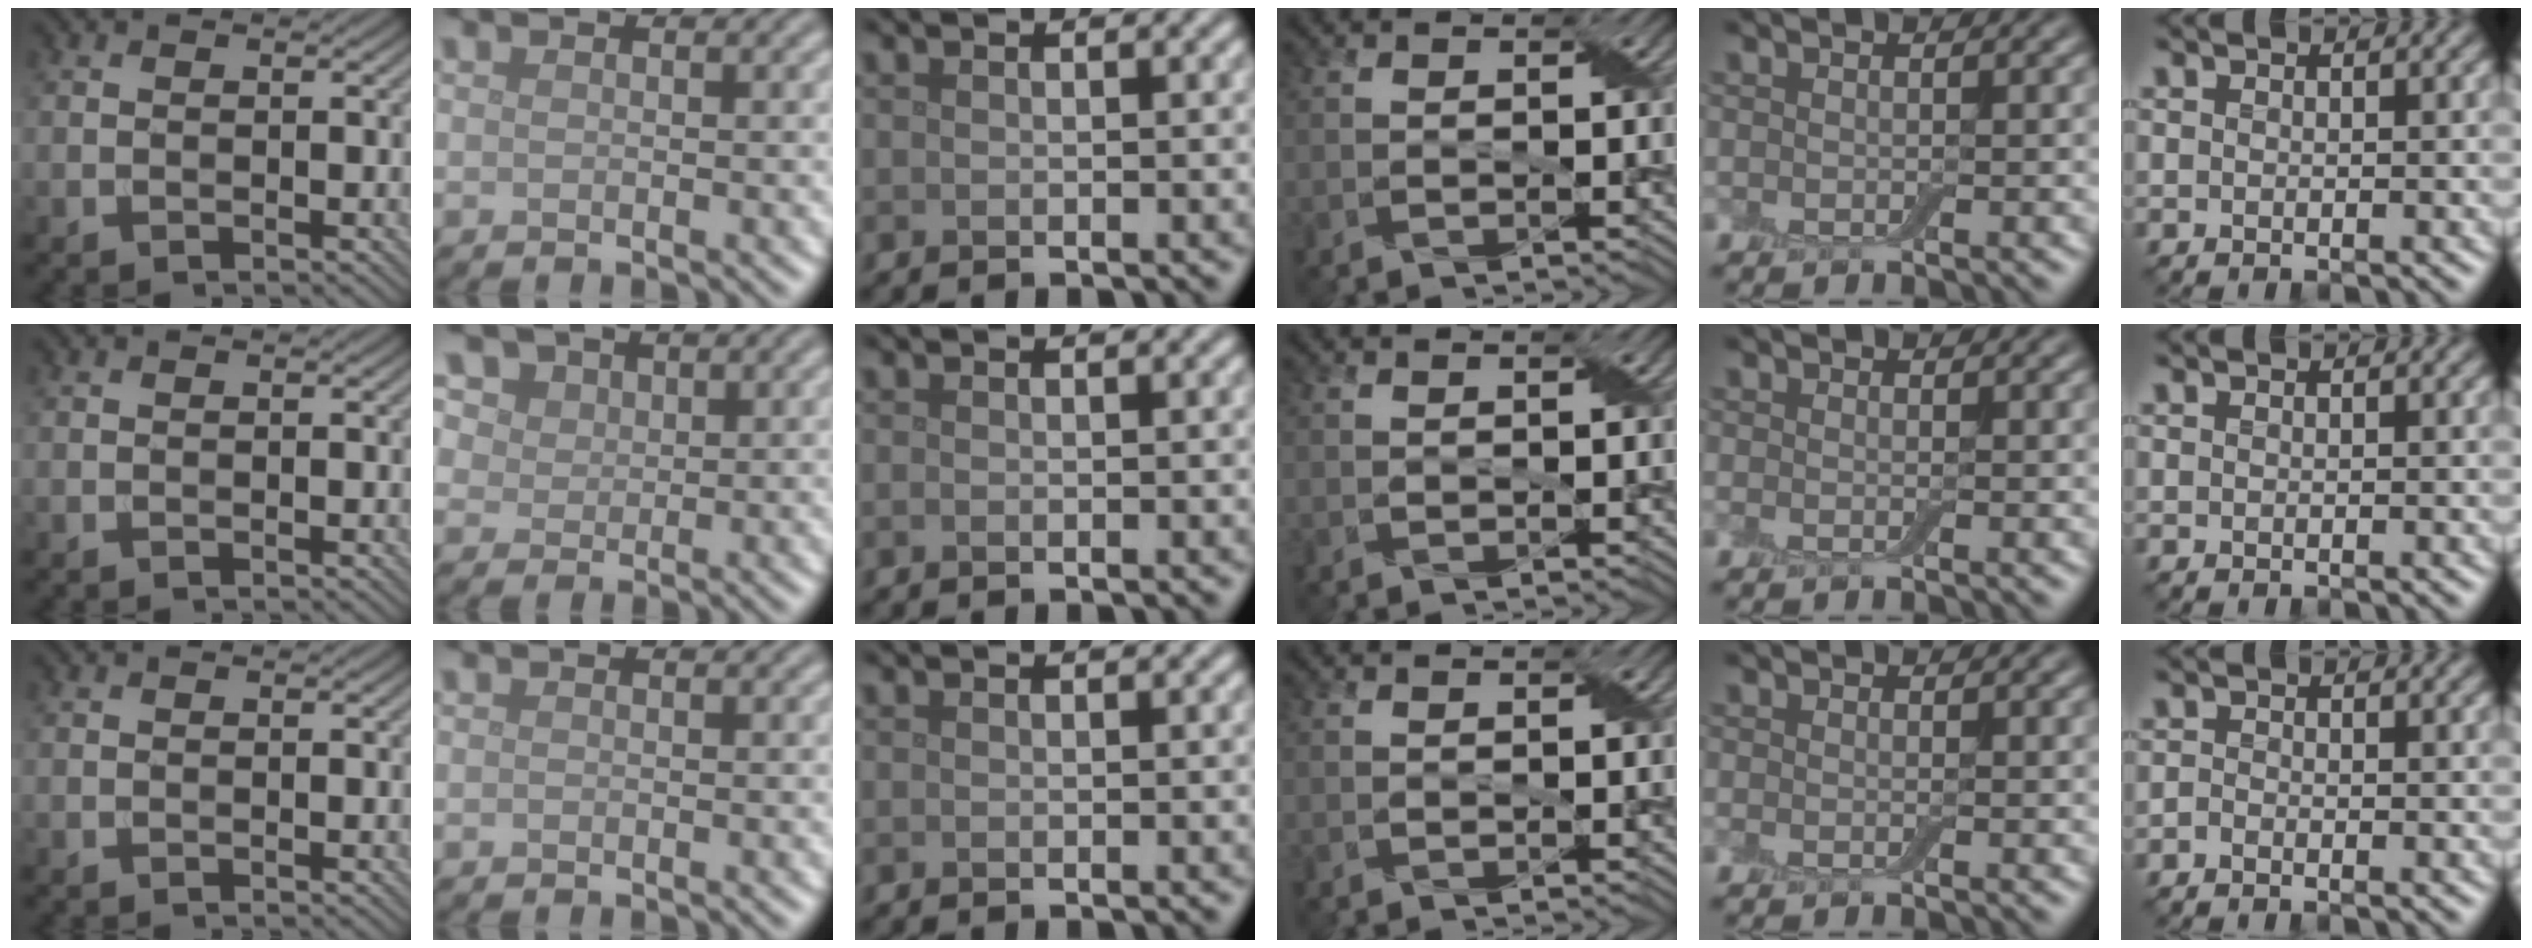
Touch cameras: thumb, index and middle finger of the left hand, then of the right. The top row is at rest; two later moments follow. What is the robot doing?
{"motion": "fold", "object": "cloth"}